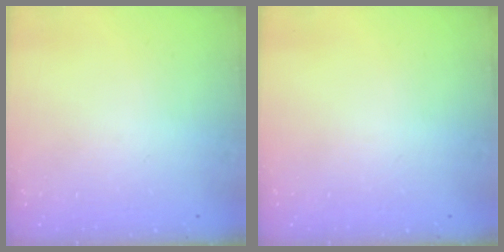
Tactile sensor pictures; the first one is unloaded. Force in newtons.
{"total": 0.0}